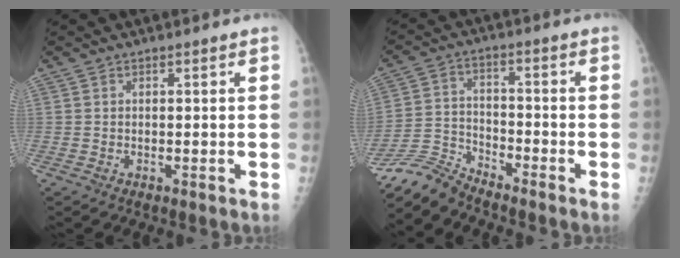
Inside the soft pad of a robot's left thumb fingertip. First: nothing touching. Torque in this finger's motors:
{"motor_torque": [0.01, 0.02, -0.59, 0.56, -0.05]}